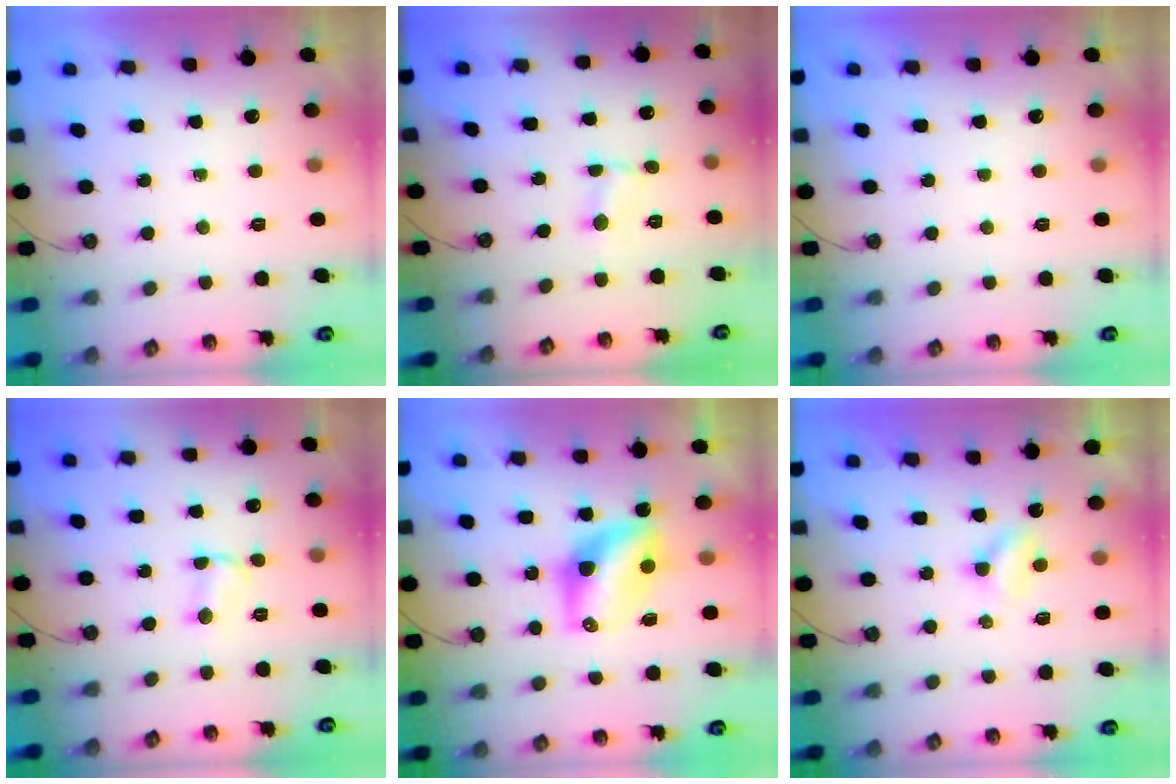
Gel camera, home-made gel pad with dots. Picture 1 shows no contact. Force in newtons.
{"total": 0.5, "press": 0.5, "slide": 0.1}
{"total": 0.0}
{"total": 2.8, "press": 2.8, "slide": 0.4}
{"total": 8.3, "press": 8.3, "slide": 0.6}
{"total": 2.4, "press": 2.4, "slide": 0.6}